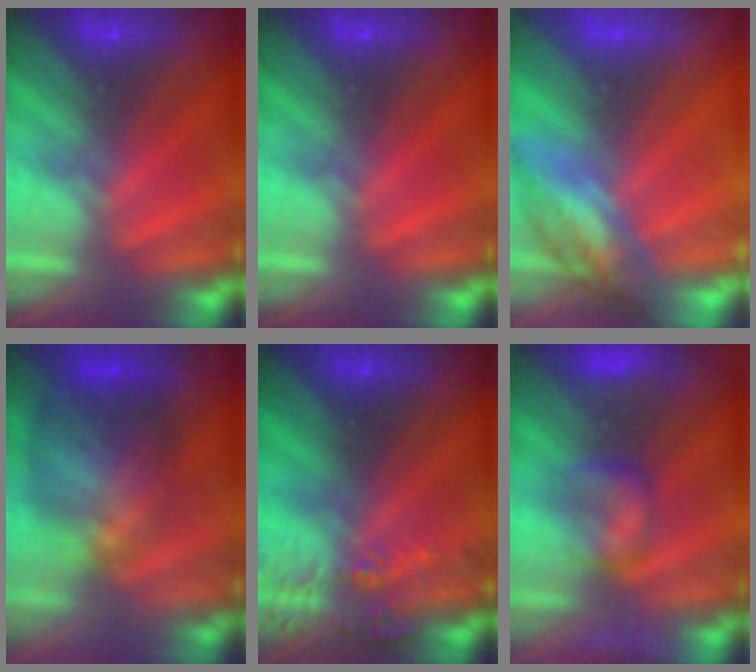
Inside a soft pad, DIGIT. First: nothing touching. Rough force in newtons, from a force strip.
{"total": 0.0}
{"total": 2.7}
{"total": 8.1}
{"total": 3.8}
{"total": 9.3}